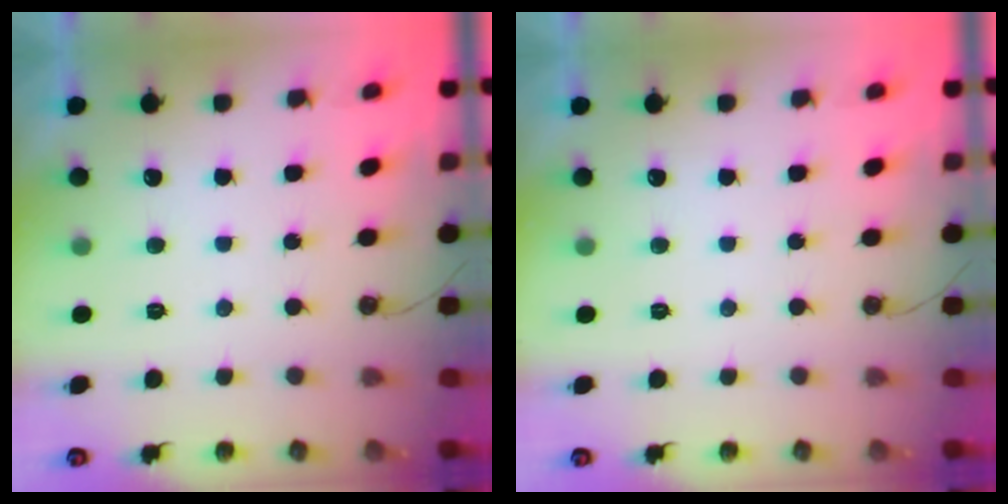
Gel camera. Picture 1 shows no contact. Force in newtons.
{"total": 0.0}